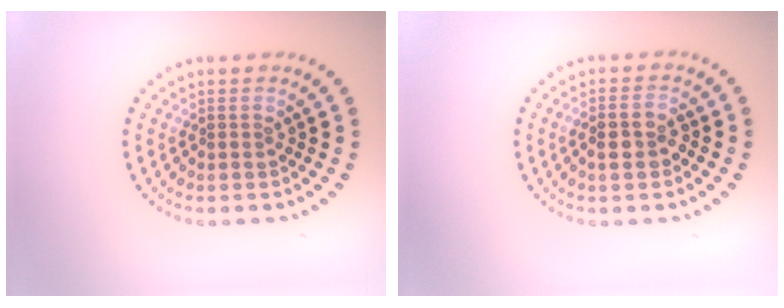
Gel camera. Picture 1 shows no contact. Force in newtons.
{"total": 2.6, "press": 2.4, "slide": 0.7}